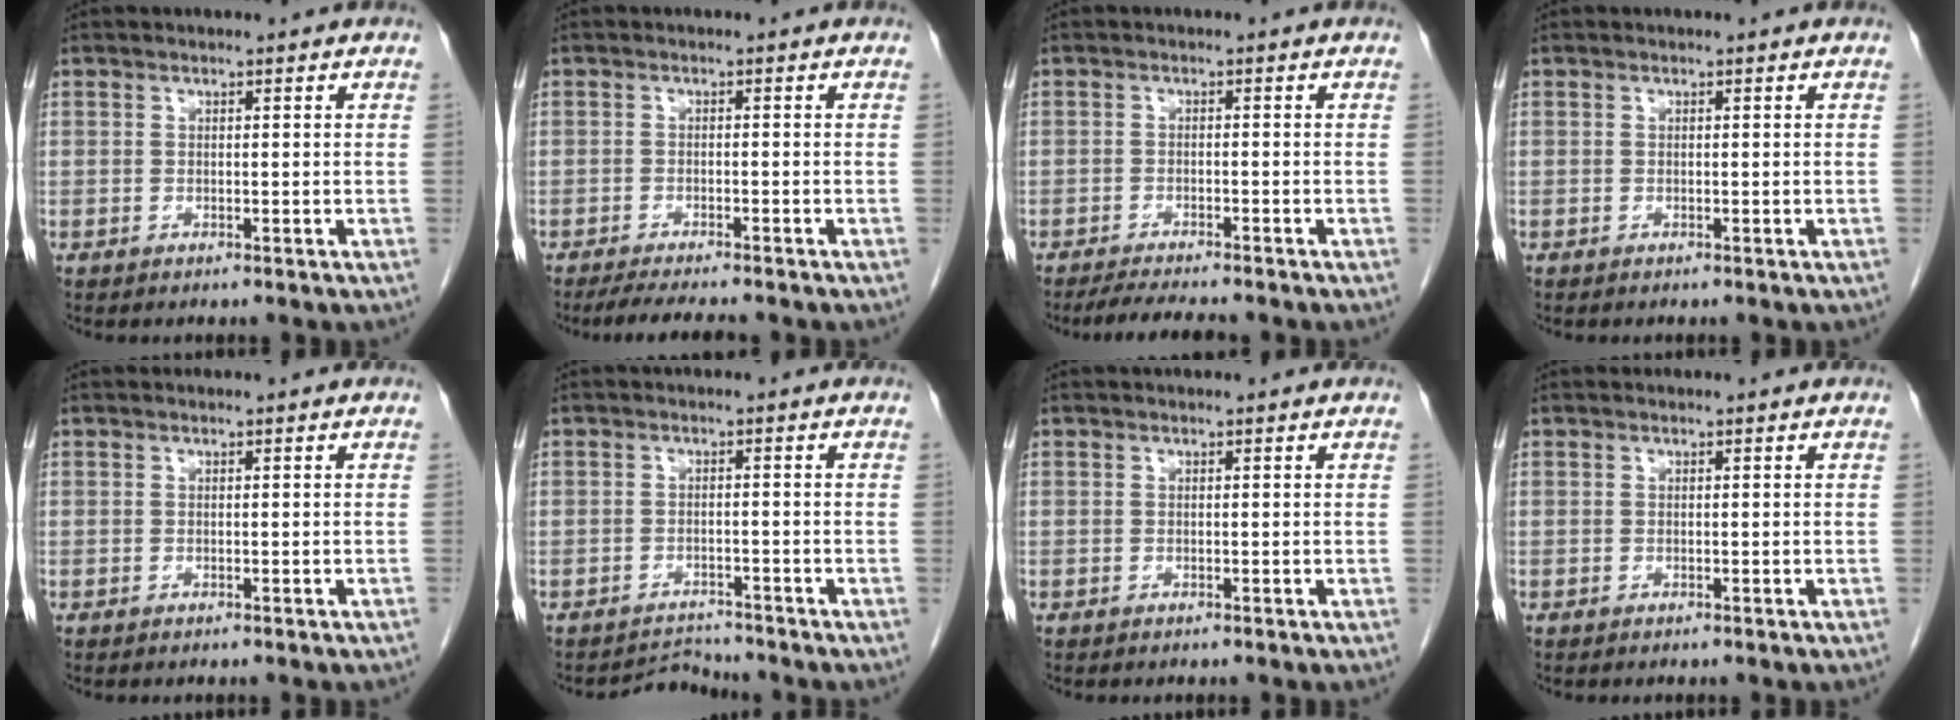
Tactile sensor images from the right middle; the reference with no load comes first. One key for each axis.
{"total": 5.6, "fx": -4.9, "fy": 0.4, "fz": 2.8, "tx": -0.045, "ty": -0.016, "tz": -0.076}
{"total": 5.6, "fx": -5.0, "fy": 0.3, "fz": 2.5, "tx": -0.043, "ty": -0.017, "tz": -0.079}
{"total": 0.0}
{"total": 0.7, "fx": -0.6, "fy": 0.1, "fz": 0.4, "tx": -0.007, "ty": -0.002, "tz": -0.006}
{"total": 2.7, "fx": -2.4, "fy": 0.1, "fz": -1.3, "tx": 0.021, "ty": -0.004, "tz": -0.036}
{"total": 0.0}
{"total": 0.0}